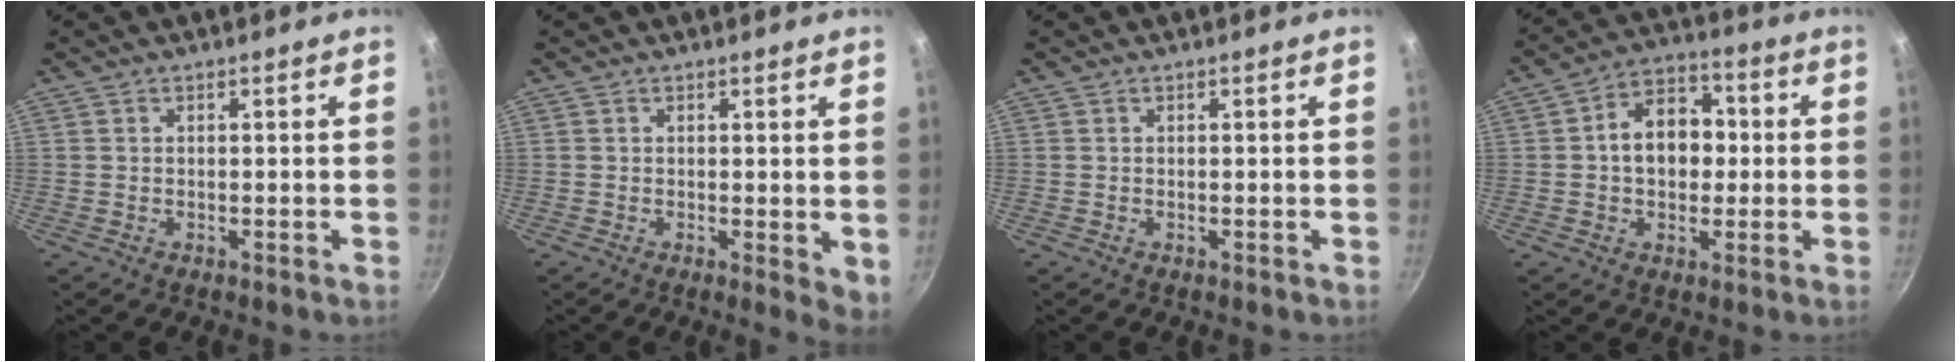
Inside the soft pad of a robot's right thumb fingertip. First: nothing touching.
{"total": 3.7, "force": [0.3, 1.5, 3.3], "torque": [-0.039, -0.011, 0.004]}
{"total": 0.0}
{"total": 11.4, "force": [0.4, 8.4, 7.8], "torque": [-0.080, 0.026, -0.008]}